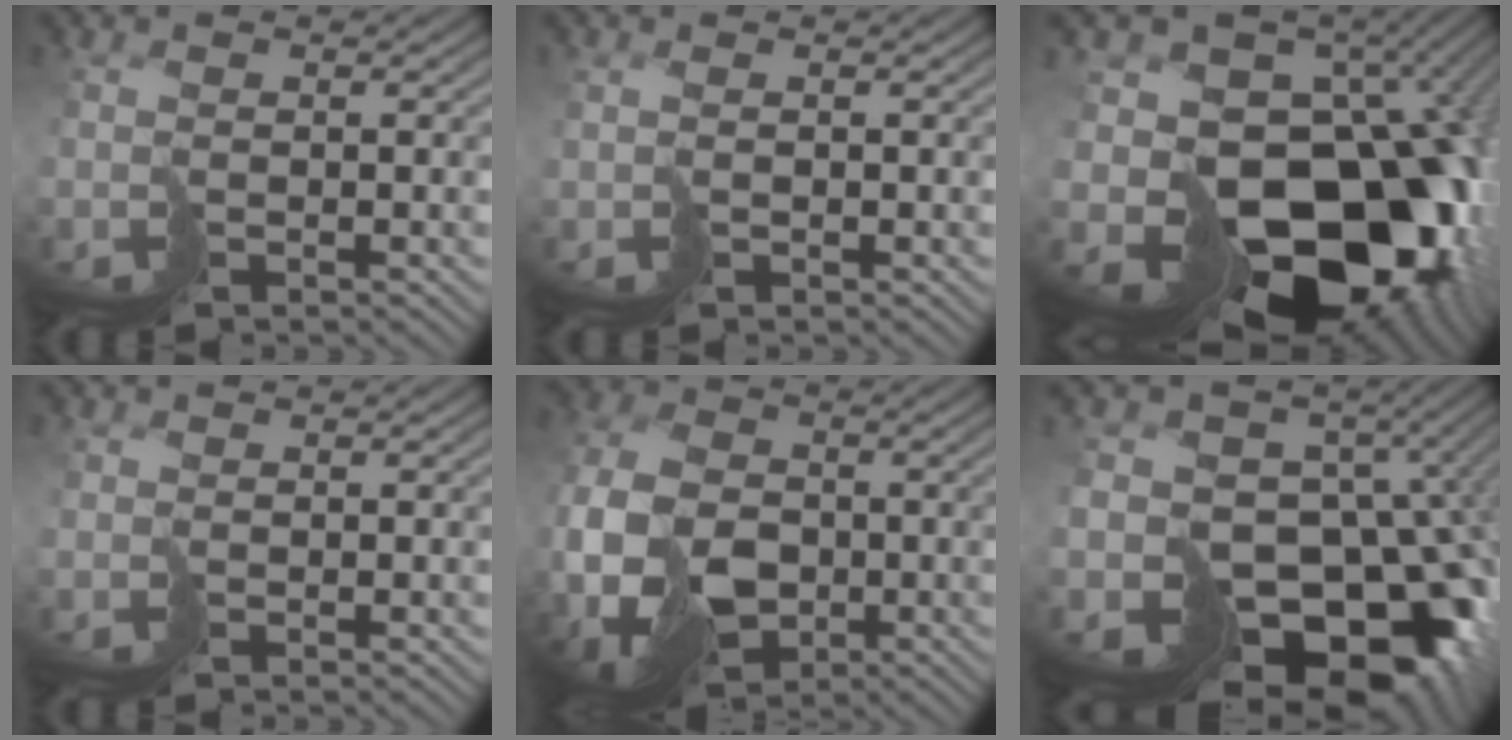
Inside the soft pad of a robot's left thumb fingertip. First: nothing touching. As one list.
[{"total": 0.9, "force": [0.4, 0.7, 0.4], "torque": [-0.013, -0.001, 0.012]}, {"total": 20.8, "force": [-5.7, 15.0, 13.2], "torque": [-0.210, -0.023, -0.053]}, {"total": 0.8, "force": [0.4, 0.7, -0.1], "torque": [-0.003, 0.000, 0.006]}, {"total": 12.0, "force": [-2.0, 8.2, 8.5], "torque": [-0.205, -0.015, -0.034]}, {"total": 17.1, "force": [-5.6, 12.4, 10.4], "torque": [-0.156, -0.015, -0.047]}]